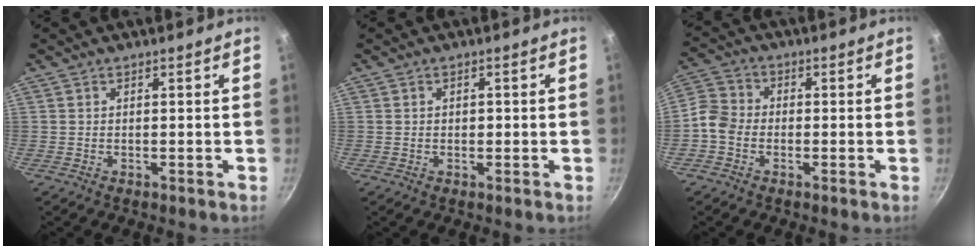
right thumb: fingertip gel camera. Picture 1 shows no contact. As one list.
[{"total": 1.0, "force": [0.0, 0.8, 0.7], "torque": [-0.007, 0.004, 0.000]}, {"total": 5.4, "force": [-1.8, 4.4, 2.6], "torque": [-0.038, 0.022, -0.055]}]